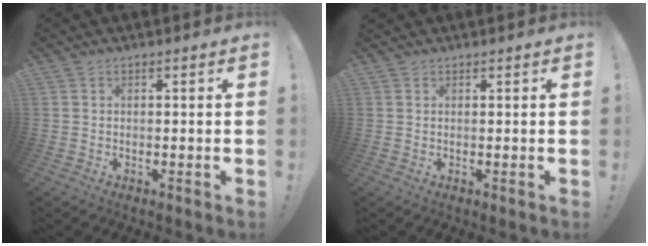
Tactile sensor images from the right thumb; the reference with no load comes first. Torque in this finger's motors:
{"motor_torque": [0.36, 0.39, 0.10, 0.00, 0.08]}